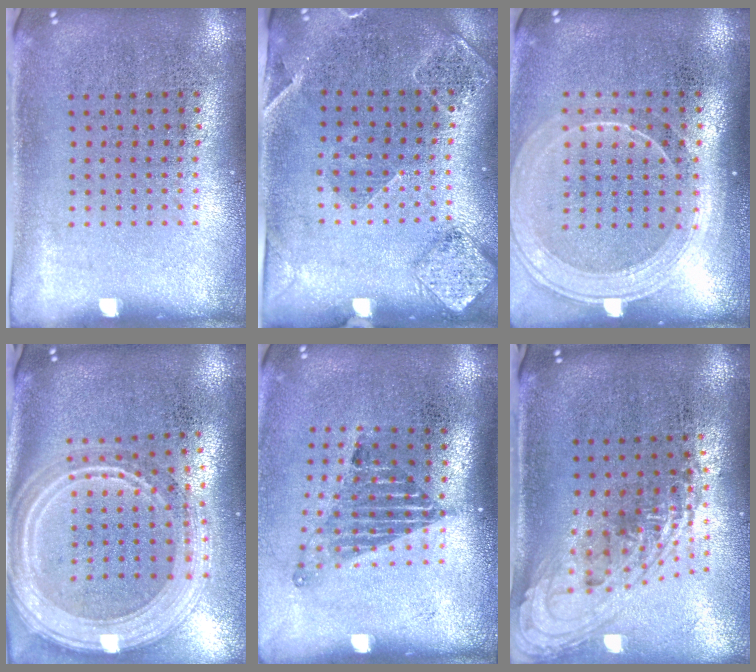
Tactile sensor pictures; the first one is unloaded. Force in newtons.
{"total": 1.6, "press": 1.6, "slide": 0.3}
{"total": 1.8, "press": 1.7, "slide": 0.8}
{"total": 3.0, "press": 2.4, "slide": 1.8}
{"total": 1.6, "press": 1.1, "slide": 1.2}
{"total": 1.9, "press": 1.5, "slide": 1.2}